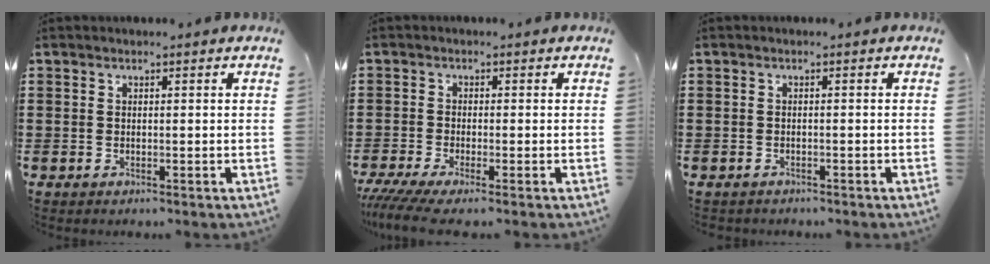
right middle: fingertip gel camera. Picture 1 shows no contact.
{"total": 3.0, "force": [-2.3, 0.1, 1.9], "torque": [-0.048, -0.015, -0.049]}
{"total": 0.7, "force": [-0.7, 0.2, 0.0], "torque": [-0.002, 0.002, -0.016]}